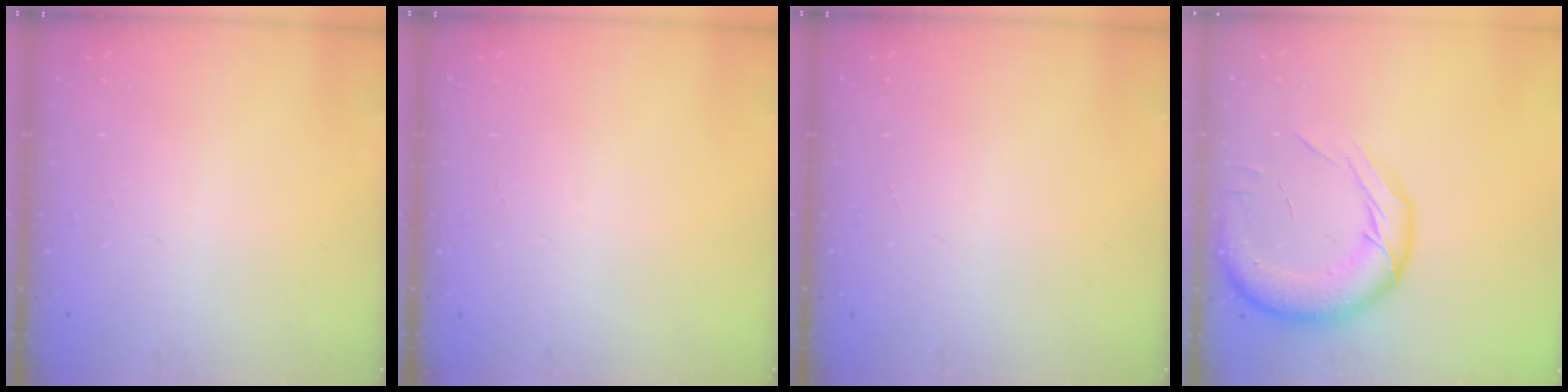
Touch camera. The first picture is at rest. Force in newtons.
{"total": 0.0}
{"total": 0.0}
{"total": 16.1, "press": 15.8, "slide": 3.0}